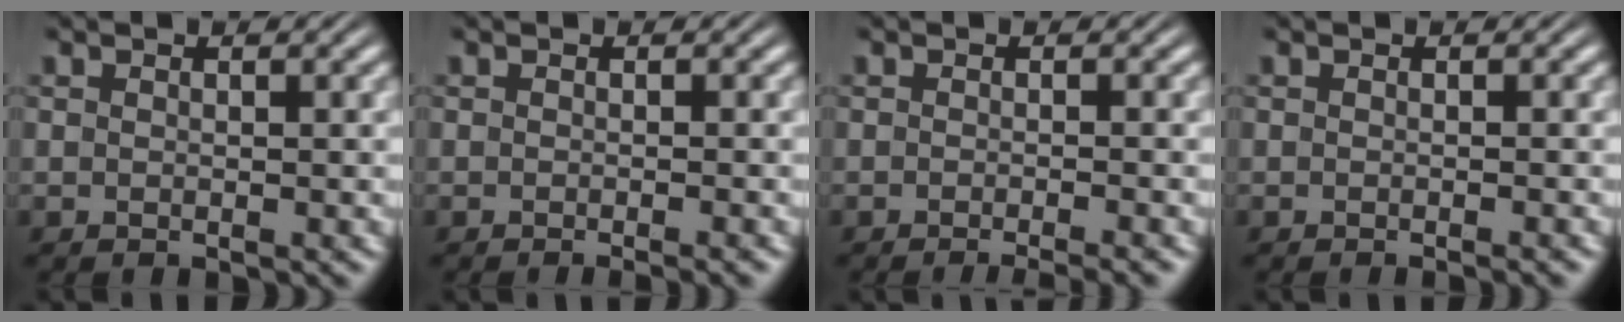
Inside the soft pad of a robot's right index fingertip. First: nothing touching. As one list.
[{"total": 1.4, "force": [-1.2, -0.2, 0.7], "torque": [-0.002, 0.003, -0.020]}, {"total": 2.7, "force": [-2.4, 0.1, 1.1], "torque": [-0.007, -0.001, -0.039]}, {"total": 0.8, "force": [-0.7, -0.2, 0.4], "torque": [-0.001, 0.003, -0.012]}]